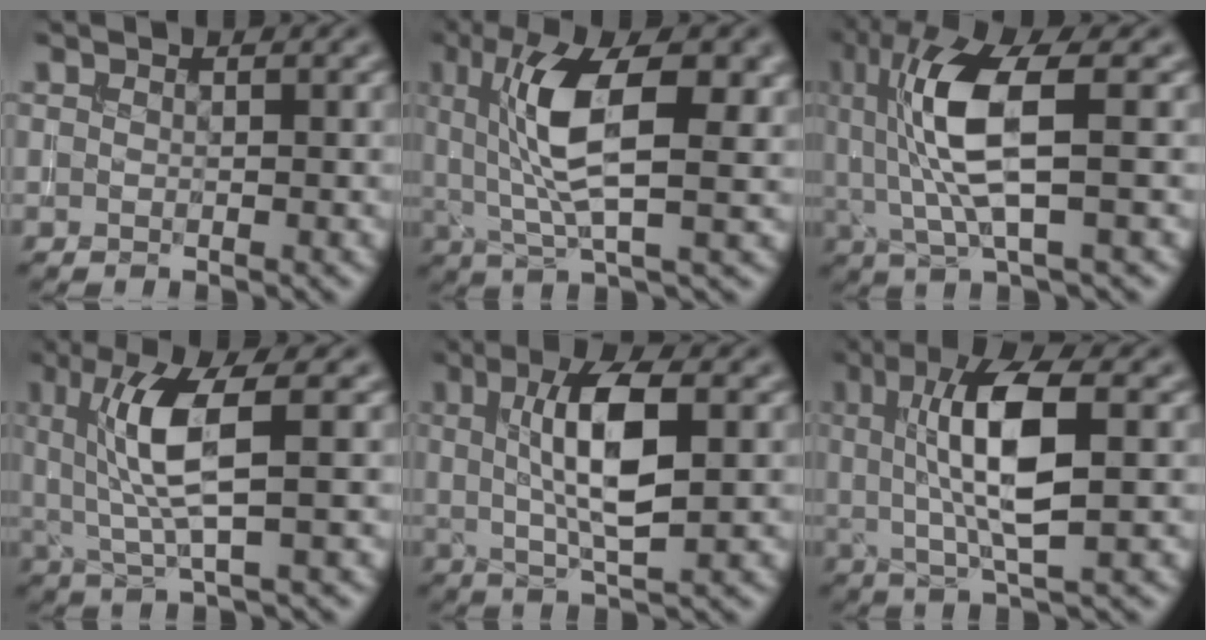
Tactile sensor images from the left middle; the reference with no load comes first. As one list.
[{"total": 9.7, "force": [2.0, 3.4, 8.9], "torque": [-0.157, 0.005, 0.036]}, {"total": 8.1, "force": [1.1, 2.1, 7.8], "torque": [-0.165, 0.000, 0.027]}, {"total": 6.1, "force": [1.1, 1.1, 5.9], "torque": [-0.126, -0.001, 0.027]}, {"total": 7.2, "force": [1.1, 2.2, 6.8], "torque": [-0.115, 0.006, 0.019]}, {"total": 8.4, "force": [1.3, 2.4, 7.9], "torque": [-0.139, 0.003, 0.025]}]